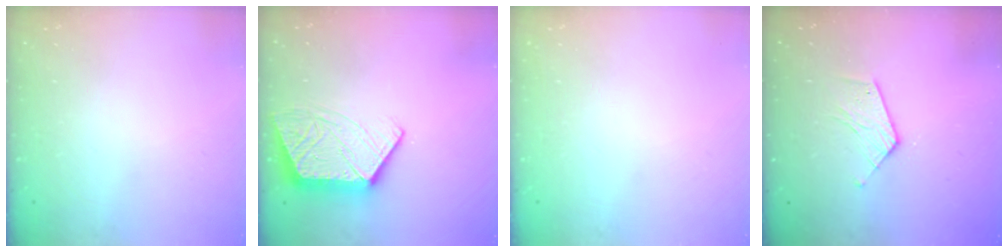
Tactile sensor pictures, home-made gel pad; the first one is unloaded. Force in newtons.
{"total": 13.3, "press": 13.3, "slide": 0.8}
{"total": 0.0}
{"total": 7.3, "press": 7.3, "slide": 0.3}